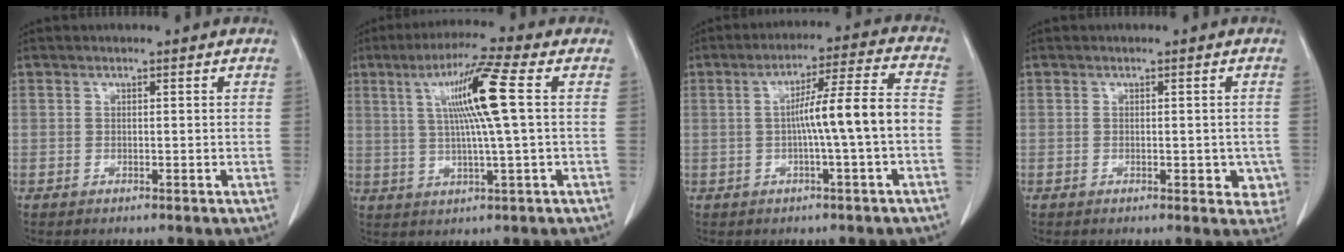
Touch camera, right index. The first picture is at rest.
{"total": 10.3, "force": [2.3, -1.2, 9.9], "torque": [-0.180, 0.007, 0.043]}
{"total": 9.2, "force": [-1.3, -0.9, 9.1], "torque": [-0.149, 0.018, -0.020]}
{"total": 3.9, "force": [-0.9, 2.2, 3.1], "torque": [-0.010, 0.001, -0.007]}